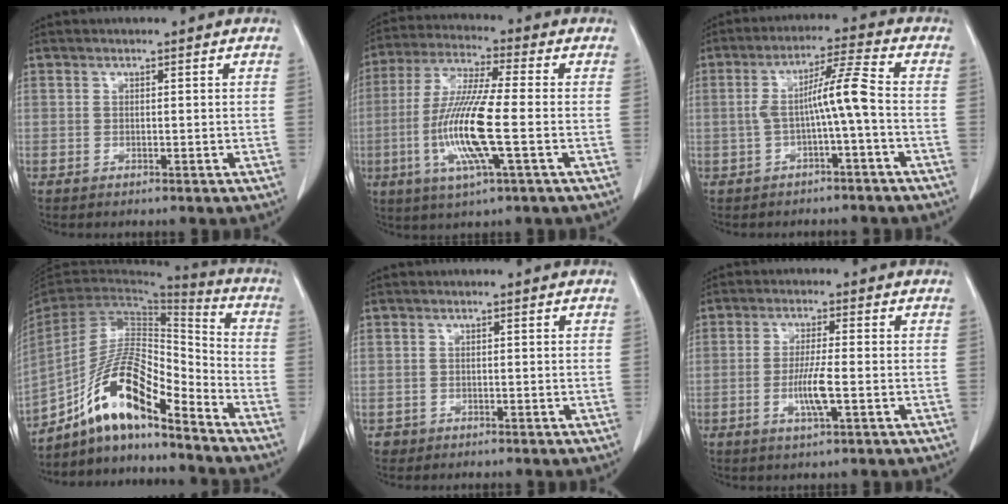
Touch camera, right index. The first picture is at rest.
{"total": 13.4, "force": [-2.8, 0.8, 13.1], "torque": [-0.272, -0.013, -0.060]}
{"total": 6.8, "force": [-1.2, -0.6, 6.6], "torque": [-0.122, 0.025, -0.017]}
{"total": 14.6, "force": [-10.2, 3.0, 10.0], "torque": [-0.189, 0.023, -0.182]}
{"total": 1.2, "force": [-0.5, 1.0, -0.2], "torque": [-0.003, 0.005, -0.009]}
{"total": 5.4, "force": [-1.4, 0.2, 5.2], "torque": [-0.102, -0.010, -0.026]}